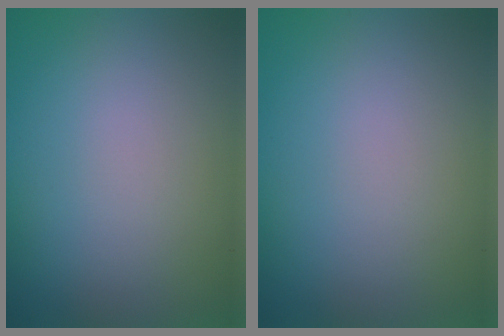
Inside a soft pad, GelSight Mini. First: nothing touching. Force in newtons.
{"total": 0.0}